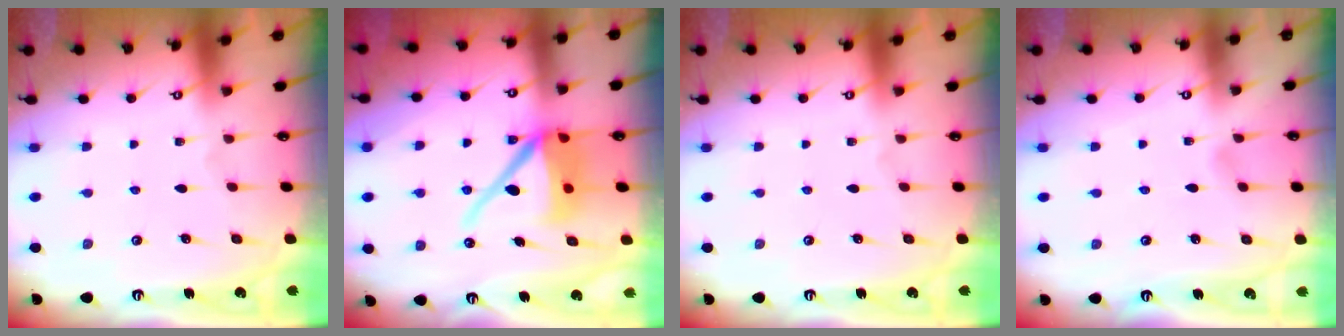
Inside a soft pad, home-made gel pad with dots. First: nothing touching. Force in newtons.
{"total": 12.5, "press": 12.3, "slide": 1.8}
{"total": 0.0}
{"total": 2.4, "press": 2.4, "slide": 0.3}